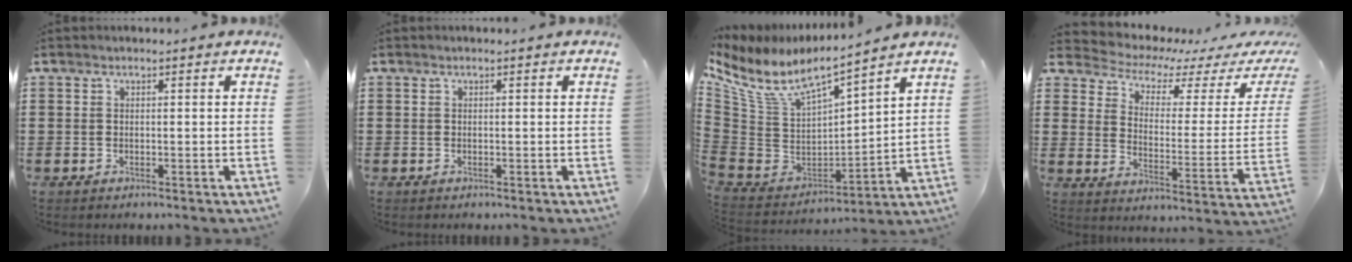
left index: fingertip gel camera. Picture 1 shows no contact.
{"total": 0.0}
{"total": 7.4, "force": [5.6, 2.1, 4.4], "torque": [-0.118, -0.050, 0.093]}
{"total": 3.1, "force": [2.5, 1.2, 1.3], "torque": [-0.047, -0.024, 0.033]}